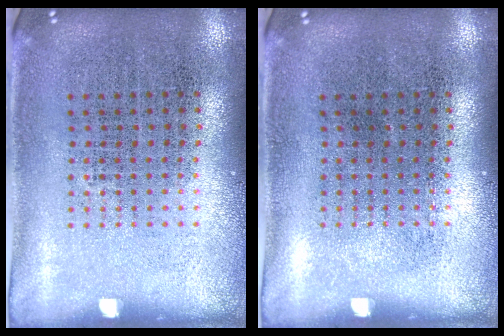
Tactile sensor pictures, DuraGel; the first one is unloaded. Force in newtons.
{"total": 0.0}